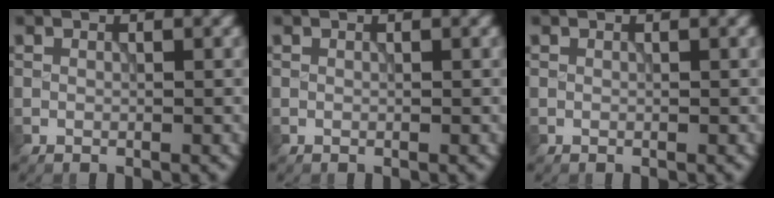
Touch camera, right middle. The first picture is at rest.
{"total": 0.0}
{"total": 0.0}